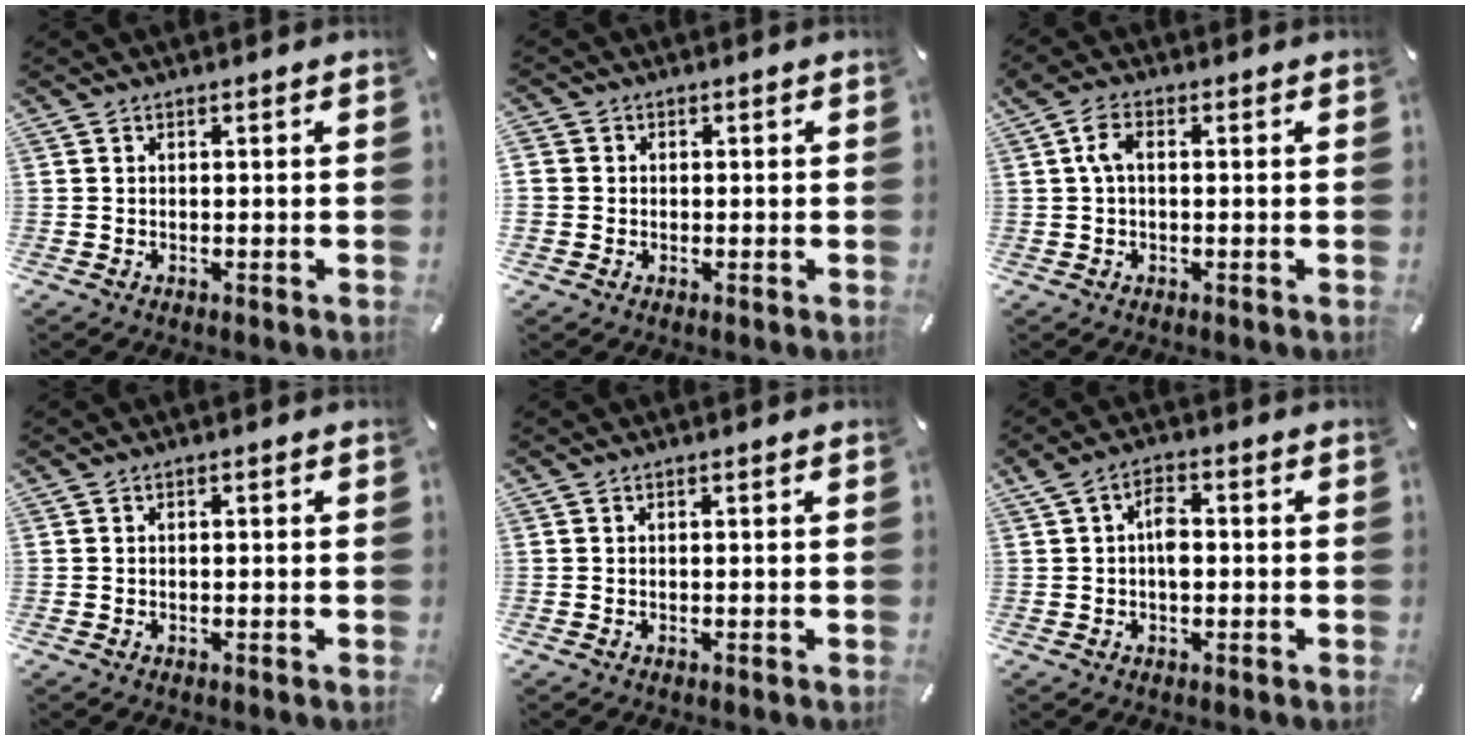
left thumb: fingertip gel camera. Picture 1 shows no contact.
{"total": 3.0, "force": [-0.1, 3.0, 0.3], "torque": [-0.005, 0.008, -0.003]}
{"total": 4.8, "force": [0.6, 2.6, 4.0], "torque": [-0.093, 0.007, 0.006]}
{"total": 0.5, "force": [-0.2, 0.2, 0.5], "torque": [-0.009, -0.002, -0.003]}
{"total": 0.0}
{"total": 5.0, "force": [0.0, 3.0, 4.0], "torque": [-0.069, 0.008, -0.001]}